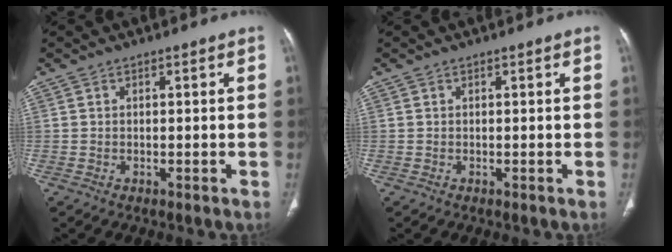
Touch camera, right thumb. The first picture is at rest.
{"total": 0.0}